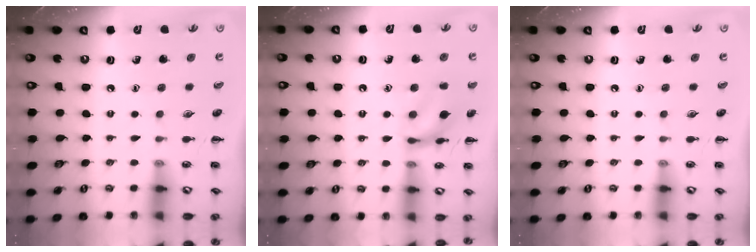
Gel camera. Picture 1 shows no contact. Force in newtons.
{"total": 12.6, "press": 12.5, "slide": 1.2}
{"total": 0.0}